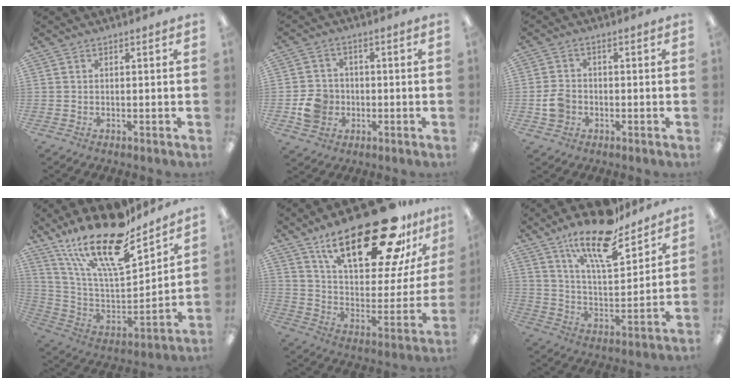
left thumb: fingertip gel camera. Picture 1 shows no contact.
{"total": 7.2, "force": [-1.8, 6.4, 2.8], "torque": [-0.046, 0.013, -0.029]}
{"total": 5.0, "force": [-1.3, 4.1, 2.5], "torque": [-0.048, 0.009, -0.022]}
{"total": 23.7, "force": [17.3, 7.3, 14.4], "torque": [-0.282, -0.113, 0.297]}
{"total": 30.7, "force": [19.7, 10.8, 20.9], "torque": [-0.321, -0.122, 0.324]}
{"total": 18.2, "force": [13.8, 5.7, 10.4], "torque": [-0.180, -0.079, 0.231]}